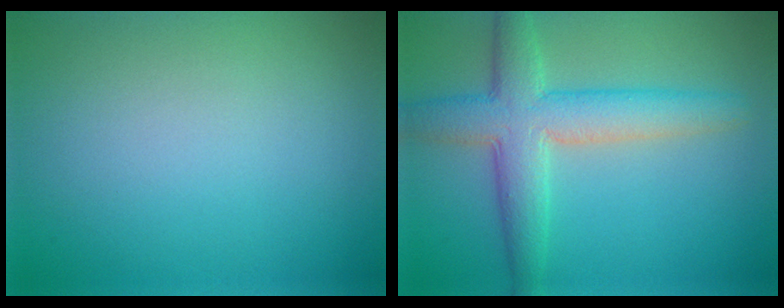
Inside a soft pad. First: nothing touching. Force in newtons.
{"total": 6.0, "press": 6.0, "slide": 0.4}